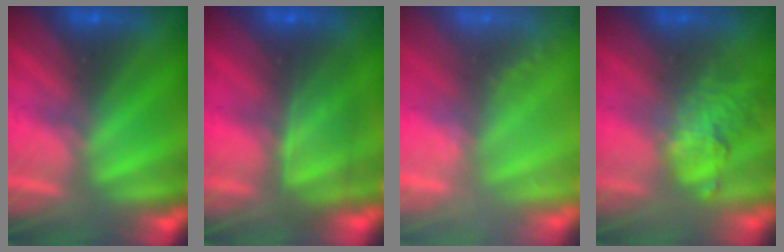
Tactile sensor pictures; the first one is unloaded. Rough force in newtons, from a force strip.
{"total": 7.4}
{"total": 1.6}
{"total": 2.8}